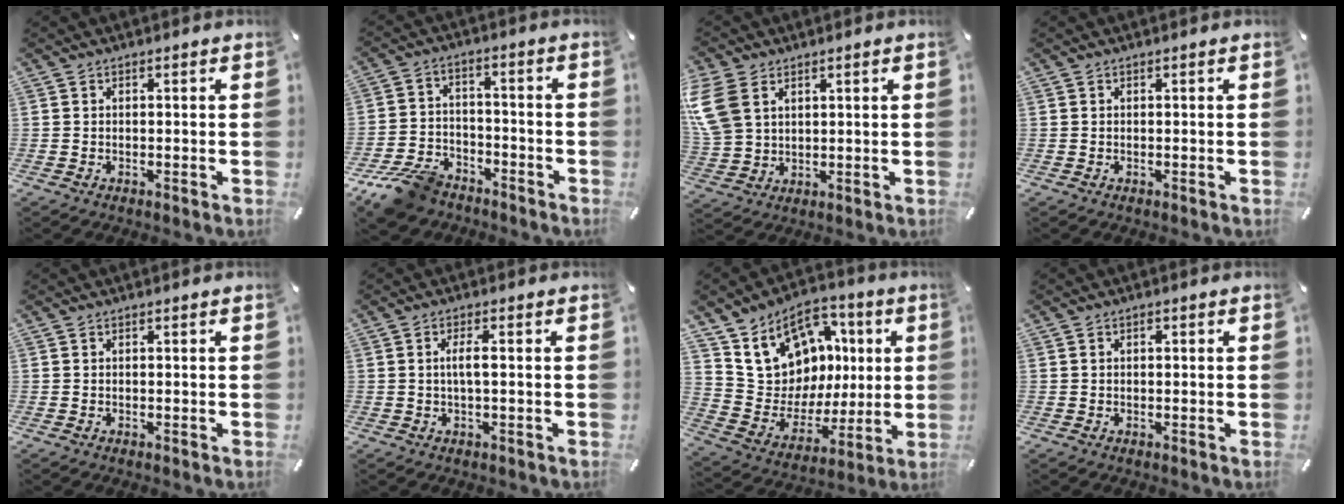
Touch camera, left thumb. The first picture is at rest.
{"total": 11.4, "force": [-8.4, 6.3, 4.4], "torque": [-0.080, 0.055, -0.154]}
{"total": 9.6, "force": [3.9, 7.2, 5.0], "torque": [-0.139, -0.002, 0.076]}
{"total": 0.0}
{"total": 0.0}
{"total": 3.8, "force": [0.1, 0.7, 3.7], "torque": [-0.070, 0.000, -0.001]}
{"total": 13.6, "force": [6.2, 11.5, 3.8], "torque": [-0.070, -0.055, 0.127]}
{"total": 1.0, "force": [0.1, 0.6, 0.7], "torque": [-0.015, 0.004, 0.001]}